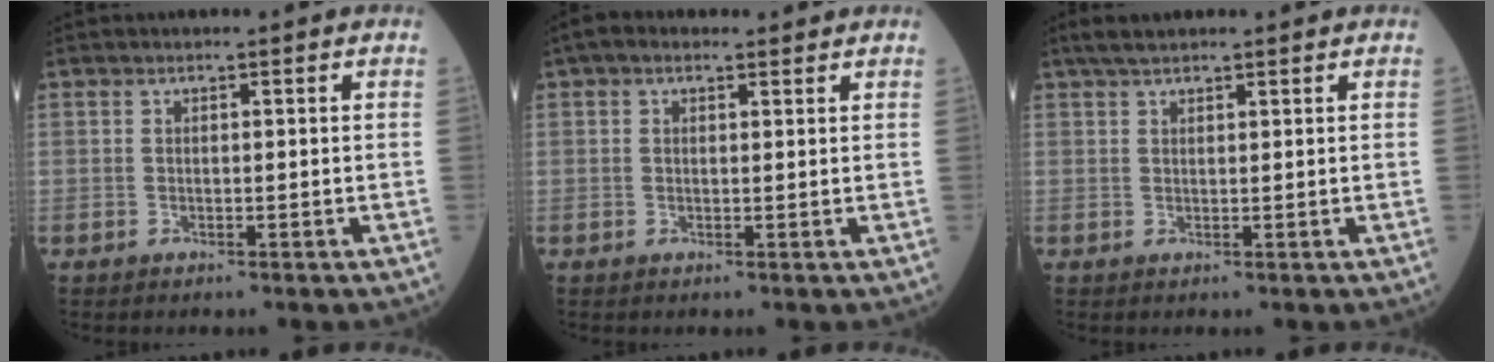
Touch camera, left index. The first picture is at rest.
{"total": 3.1, "force": [2.2, 1.6, 1.6], "torque": [-0.032, 0.030, 0.034]}
{"total": 3.5, "force": [2.8, 0.8, 1.8], "torque": [-0.035, 0.024, 0.051]}